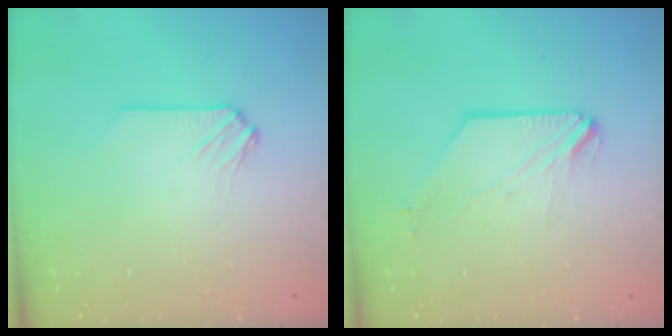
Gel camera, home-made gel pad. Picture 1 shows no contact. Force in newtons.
{"total": 0.0}